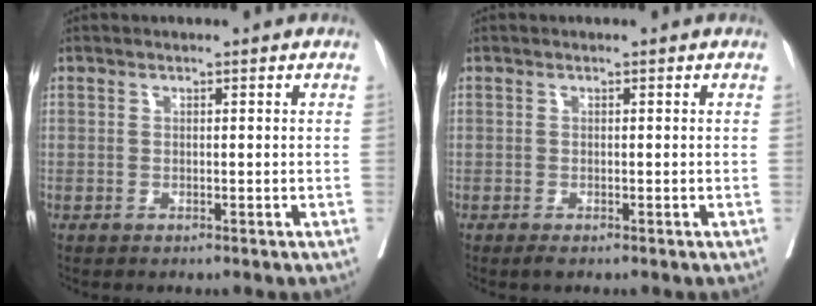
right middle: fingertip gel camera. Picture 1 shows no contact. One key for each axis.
{"total": 1.0, "fx": -0.7, "fy": 0.2, "fz": 0.6, "tx": -0.007, "ty": -0.003, "tz": -0.010}